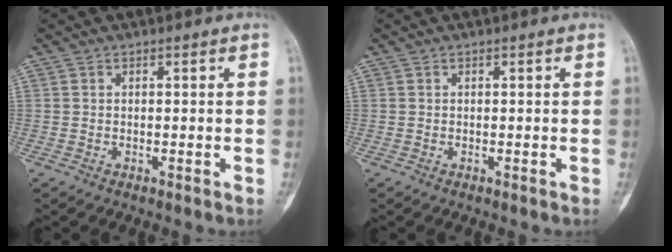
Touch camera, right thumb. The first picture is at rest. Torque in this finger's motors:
{"motor_torque": [0.01, -0.02, 0.03, -0.03, 0.01]}